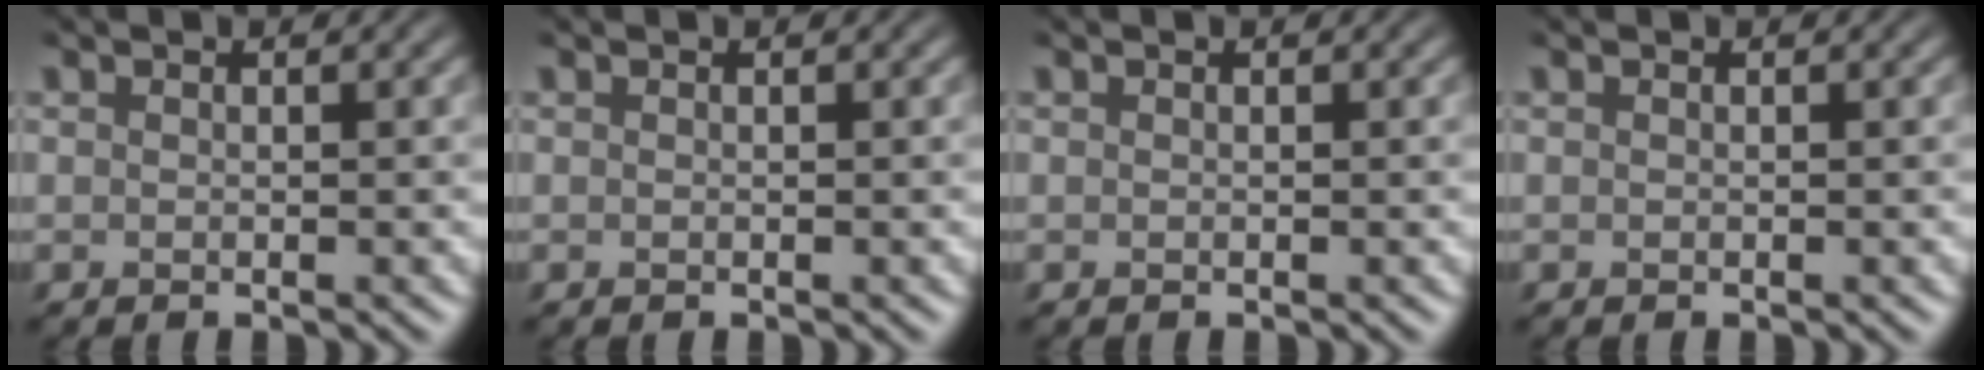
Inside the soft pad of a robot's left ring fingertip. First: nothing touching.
{"total": 0.0}
{"total": 0.0}
{"total": 0.0}